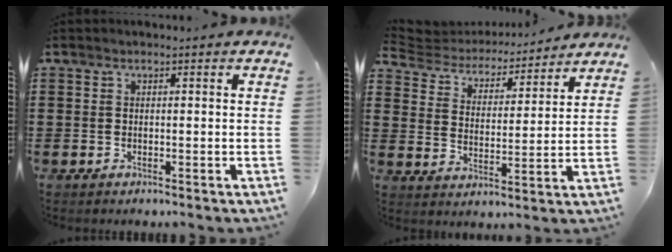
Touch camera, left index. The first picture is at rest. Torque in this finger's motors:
{"motor_torque": [-1.17, 0.97, -0.01, -0.05]}